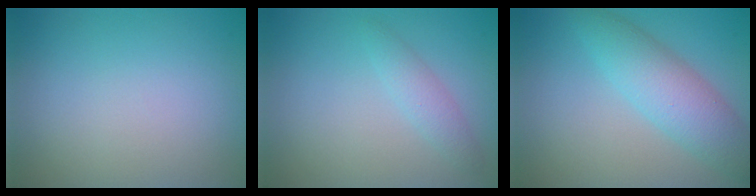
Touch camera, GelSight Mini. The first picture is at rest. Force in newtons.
{"total": 1.7, "press": 1.7, "slide": 0.0}
{"total": 5.1, "press": 5.1, "slide": 0.1}